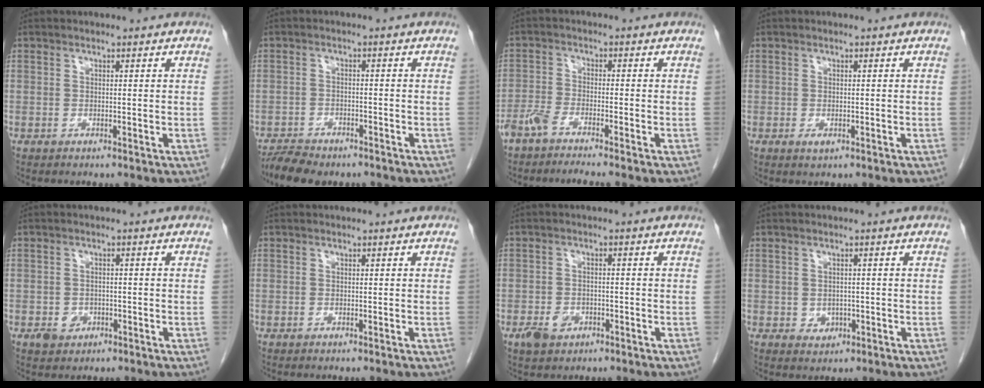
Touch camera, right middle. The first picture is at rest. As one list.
[{"total": 6.4, "force": [-5.4, 2.2, 2.7], "torque": [-0.048, -0.012, -0.088]}, {"total": 4.4, "force": [-3.7, 0.1, 2.3], "torque": [-0.051, -0.008, -0.073]}, {"total": 1.0, "force": [-0.4, 0.5, 0.8], "torque": [-0.018, -0.004, -0.002]}, {"total": 2.7, "force": [-1.2, 2.2, 1.0], "torque": [-0.012, 0.005, -0.010]}, {"total": 0.0}, {"total": 3.6, "force": [-1.8, 2.5, 1.8], "torque": [-0.033, 0.001, -0.023]}, {"total": 1.8, "force": [-0.4, 1.5, 0.9], "torque": [-0.017, 0.000, 0.003]}]